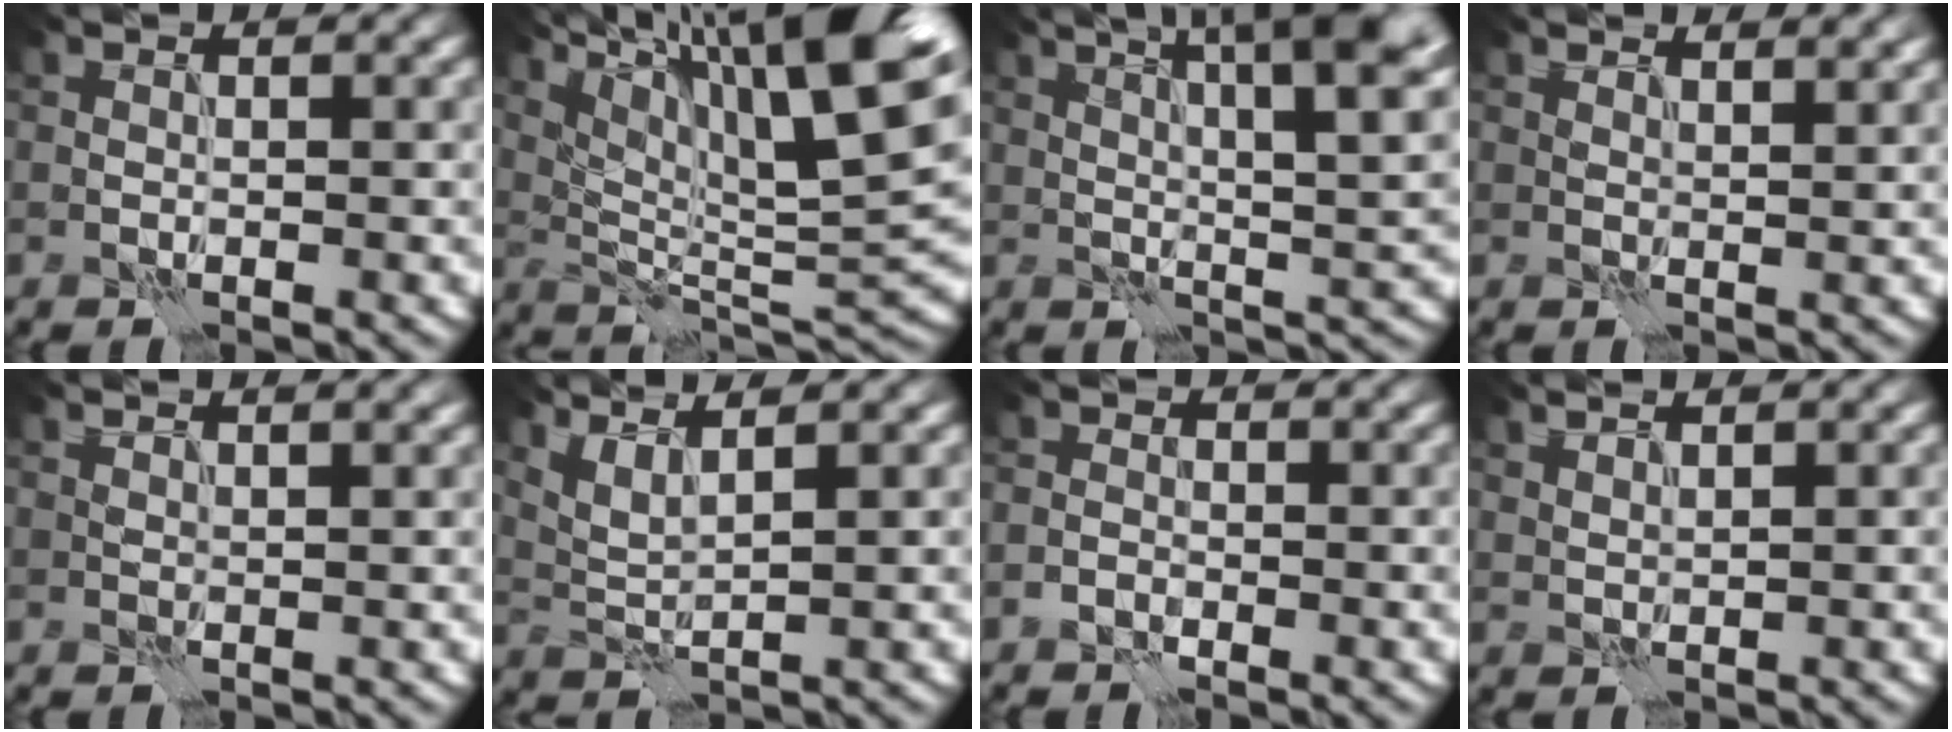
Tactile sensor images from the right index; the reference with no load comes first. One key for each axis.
{"total": 16.8, "fx": 9.0, "fy": 5.1, "fz": 13.2, "tx": -0.206, "ty": 0.026, "tz": 0.146}
{"total": 11.5, "fx": 5.2, "fy": 3.5, "fz": 9.6, "tx": -0.130, "ty": 0.018, "tz": 0.068}
{"total": 4.0, "fx": 3.0, "fy": 1.5, "fz": 2.2, "tx": -0.014, "ty": 0.017, "tz": 0.023}
{"total": 2.0, "fx": 1.3, "fy": 0.7, "fz": 1.3, "tx": -0.009, "ty": 0.005, "tz": 0.010}
{"total": 3.1, "fx": 2.2, "fy": 0.9, "fz": 1.9, "tx": -0.041, "ty": 0.003, "tz": 0.047}
{"total": 1.0, "fx": -0.8, "fy": 0.4, "fz": -0.2, "tx": 0.004, "ty": -0.002, "tz": -0.015}
{"total": 2.1, "fx": 1.6, "fy": 0.7, "fz": 1.2, "tx": -0.007, "ty": 0.002, "tz": 0.014}